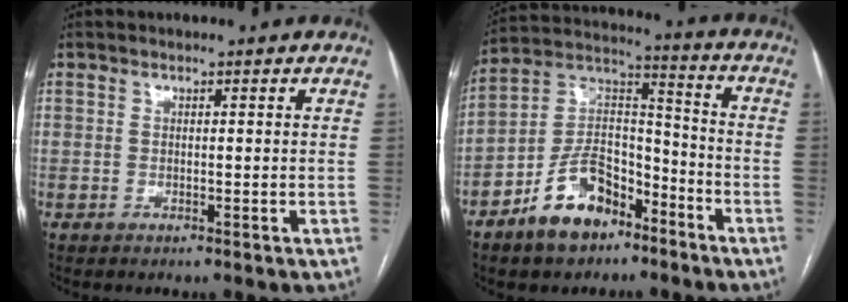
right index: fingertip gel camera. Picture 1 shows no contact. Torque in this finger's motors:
{"motor_torque": [-0.08, -0.14, -0.18, -0.15]}